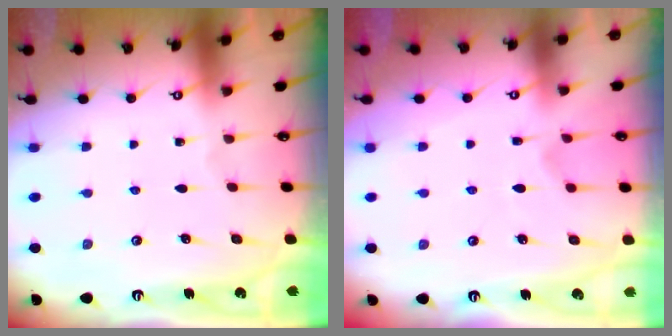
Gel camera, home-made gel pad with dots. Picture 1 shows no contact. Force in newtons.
{"total": 2.1, "press": 1.8, "slide": 1.2}